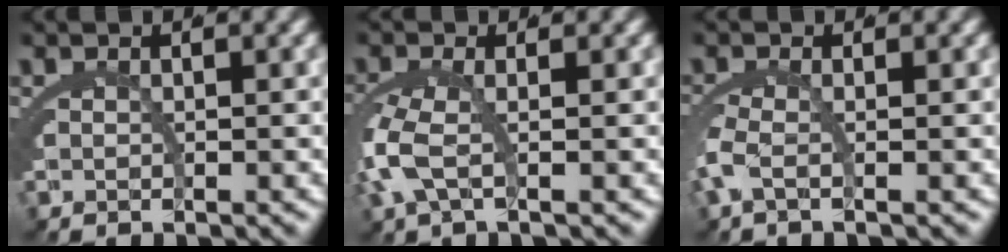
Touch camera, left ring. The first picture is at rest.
{"total": 3.8, "force": [-0.3, 1.5, 3.5], "torque": [-0.097, -0.012, 0.000]}
{"total": 2.2, "force": [-0.3, 0.5, 2.1], "torque": [-0.062, -0.012, -0.003]}